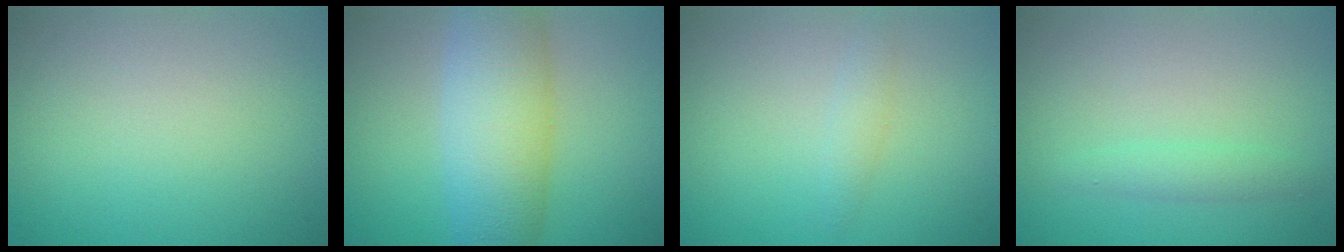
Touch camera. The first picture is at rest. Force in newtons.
{"total": 7.8, "press": 7.8, "slide": 0.1}
{"total": 1.2, "press": 1.2, "slide": 0.0}
{"total": 1.5, "press": 1.4, "slide": 0.1}